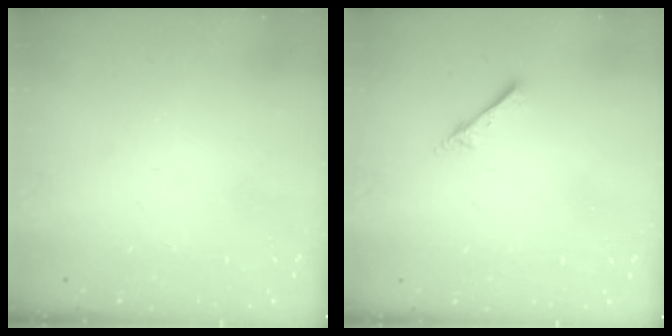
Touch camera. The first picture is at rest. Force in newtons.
{"total": 2.4, "press": 2.4, "slide": 0.2}